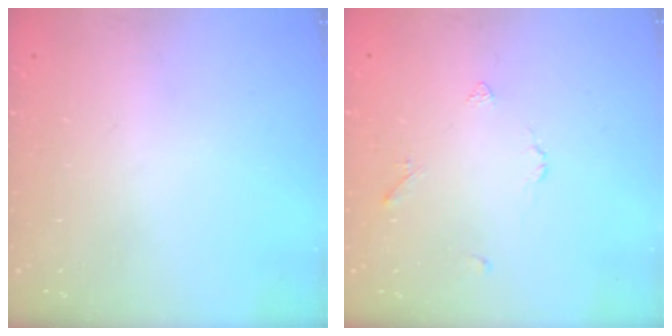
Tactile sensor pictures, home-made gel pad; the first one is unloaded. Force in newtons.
{"total": 2.7, "press": 2.7, "slide": 0.5}